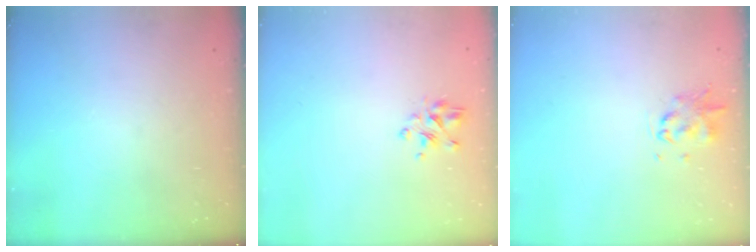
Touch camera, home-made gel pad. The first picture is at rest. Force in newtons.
{"total": 3.5, "press": 3.2, "slide": 1.4}
{"total": 1.9, "press": 1.9, "slide": 0.4}